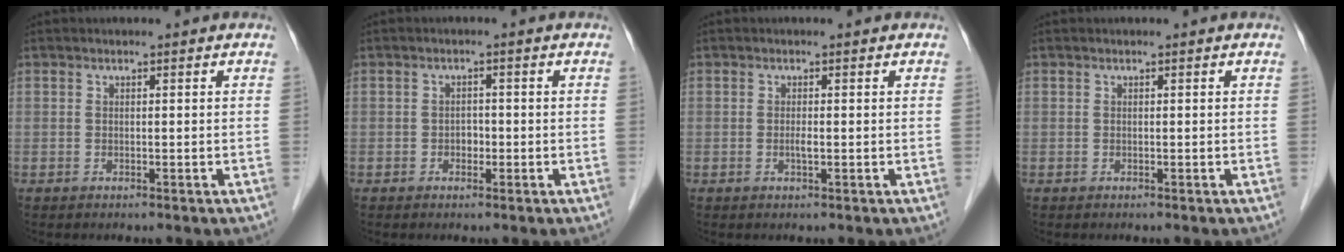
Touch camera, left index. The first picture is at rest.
{"total": 1.4, "force": [-0.5, 1.0, 0.8], "torque": [-0.011, 0.005, -0.008]}
{"total": 0.9, "force": [-0.1, 0.1, 0.9], "torque": [-0.018, -0.001, -0.001]}
{"total": 0.0}